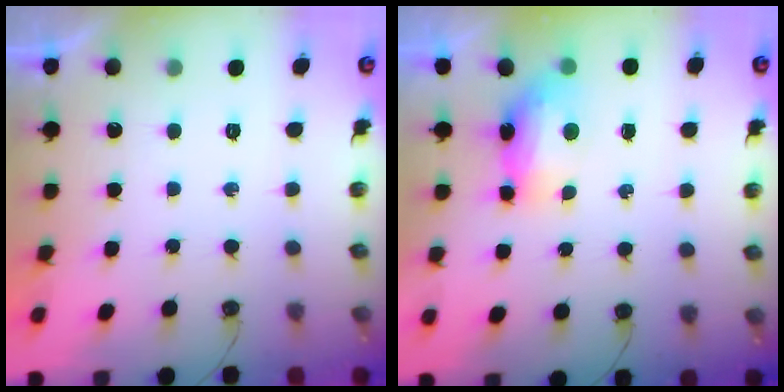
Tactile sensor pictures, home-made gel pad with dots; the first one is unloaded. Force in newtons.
{"total": 12.4, "press": 9.1, "slide": 8.5}